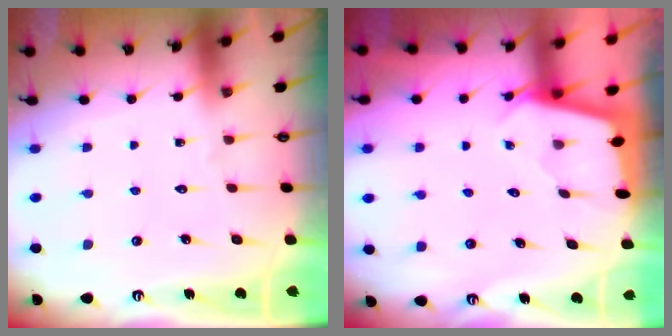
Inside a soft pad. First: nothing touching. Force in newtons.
{"total": 1.6, "press": 1.6, "slide": 0.1}